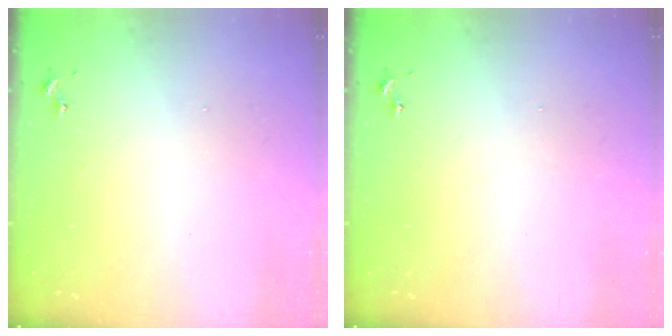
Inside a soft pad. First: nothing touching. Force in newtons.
{"total": 0.0}